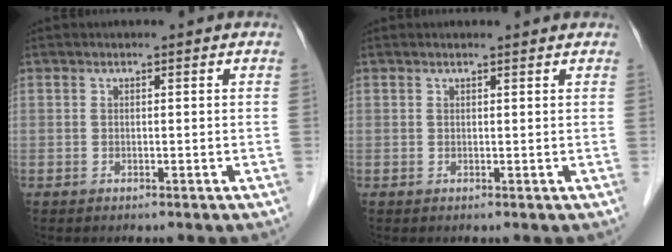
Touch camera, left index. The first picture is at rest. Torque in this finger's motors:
{"motor_torque": [0.21, -0.13, 0.03, 0.00]}